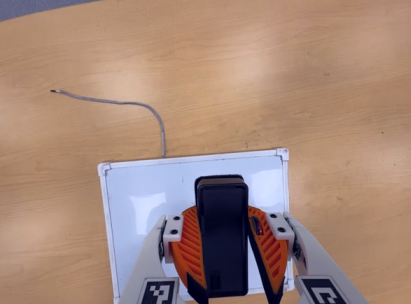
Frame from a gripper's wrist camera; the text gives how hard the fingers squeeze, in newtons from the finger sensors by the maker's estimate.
{"total": 8.2, "left": 8.6, "right": 7.9}